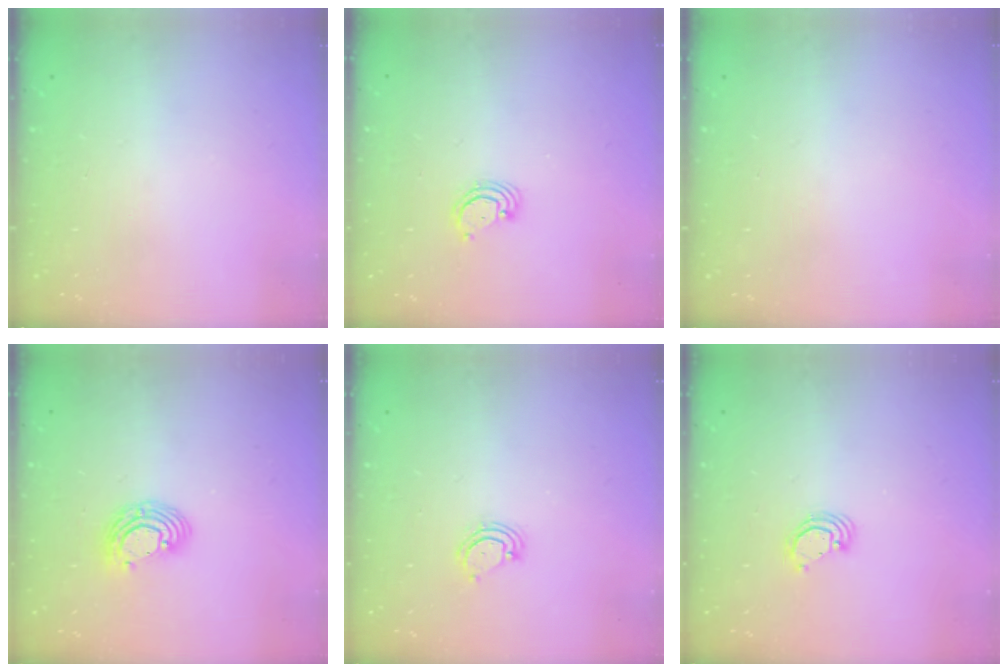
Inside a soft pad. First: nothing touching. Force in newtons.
{"total": 2.8, "press": 2.8, "slide": 0.3}
{"total": 0.0}
{"total": 8.3, "press": 8.2, "slide": 1.4}
{"total": 4.6, "press": 4.6, "slide": 0.4}
{"total": 3.6, "press": 3.6, "slide": 0.2}